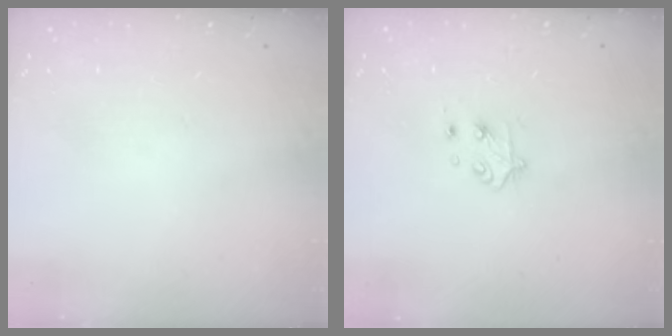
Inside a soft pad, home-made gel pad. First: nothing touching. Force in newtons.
{"total": 4.8, "press": 4.8, "slide": 0.6}